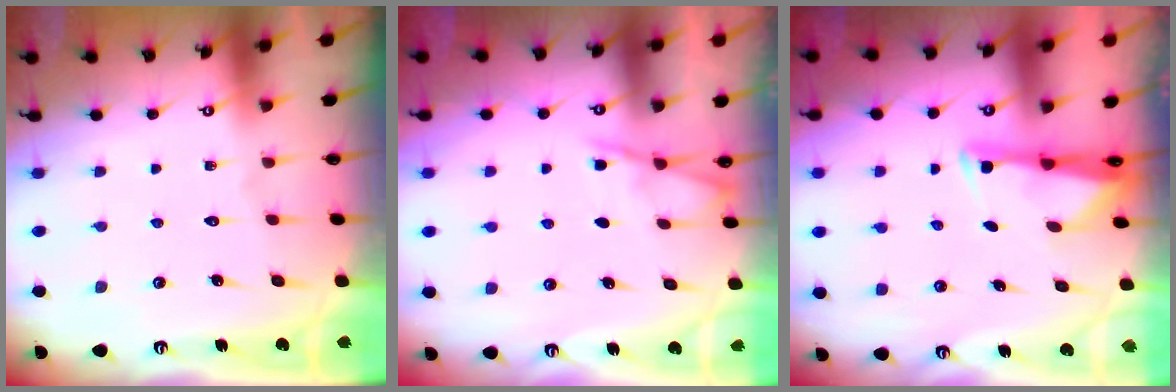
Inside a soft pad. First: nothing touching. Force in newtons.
{"total": 3.9, "press": 3.9, "slide": 0.5}
{"total": 2.8, "press": 2.7, "slide": 0.4}